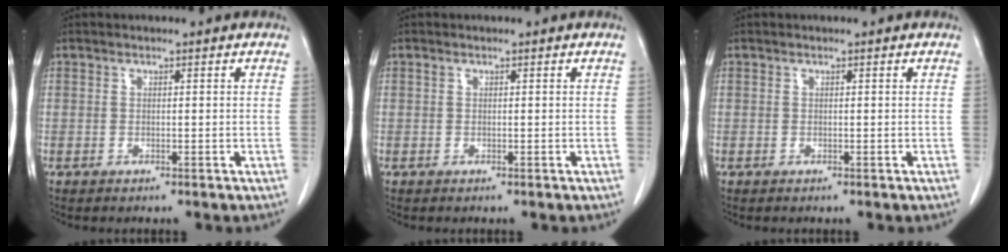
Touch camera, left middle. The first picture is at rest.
{"total": 0.0}
{"total": 0.0}